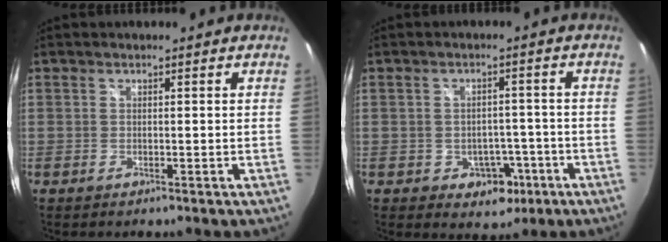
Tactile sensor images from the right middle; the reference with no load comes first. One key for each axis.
{"total": 5.9, "fx": -2.5, "fy": 4.7, "fz": 2.5, "tx": -0.050, "ty": 0.011, "tz": -0.017}